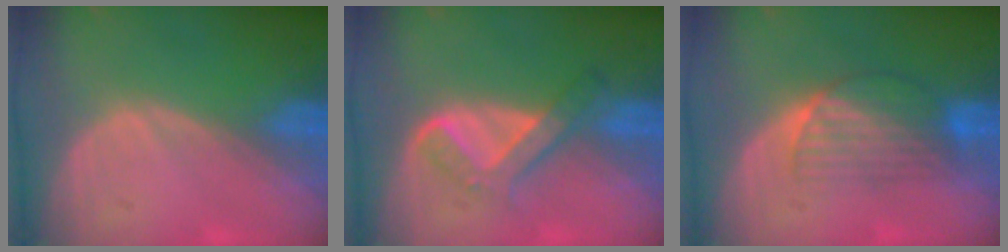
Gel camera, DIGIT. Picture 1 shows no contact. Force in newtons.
{"total": 5.1, "press": 4.9, "slide": 1.2}
{"total": 6.5, "press": 5.7, "slide": 3.2}